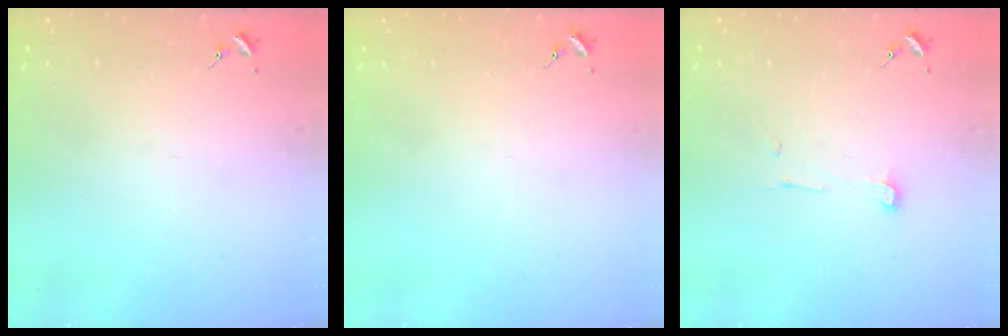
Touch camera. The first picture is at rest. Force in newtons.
{"total": 0.0}
{"total": 4.0, "press": 3.9, "slide": 0.5}